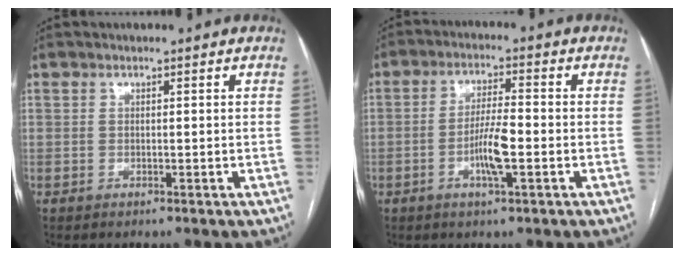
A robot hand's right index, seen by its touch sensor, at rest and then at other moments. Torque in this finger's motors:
{"motor_torque": [-0.03, 0.08, 0.05, 0.04]}